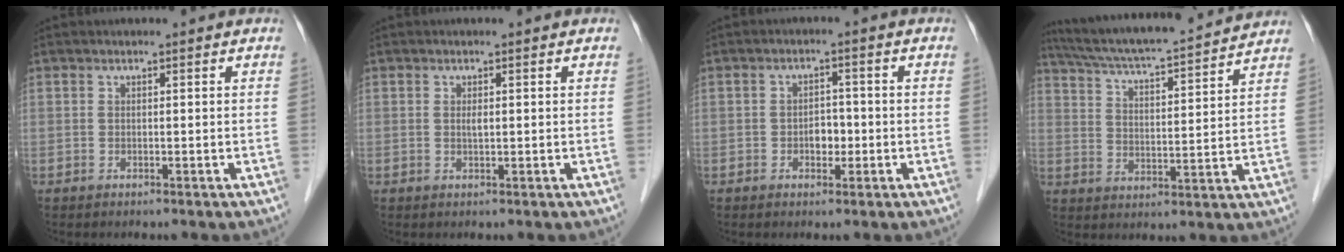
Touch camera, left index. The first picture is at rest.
{"total": 0.8, "force": [0.0, 0.2, 0.8], "torque": [-0.018, -0.004, 0.001]}
{"total": 2.8, "force": [-1.0, 1.8, 1.9], "torque": [-0.026, 0.005, -0.013]}
{"total": 18.7, "force": [17.1, 1.1, 7.4], "torque": [-0.130, 0.020, 0.260]}